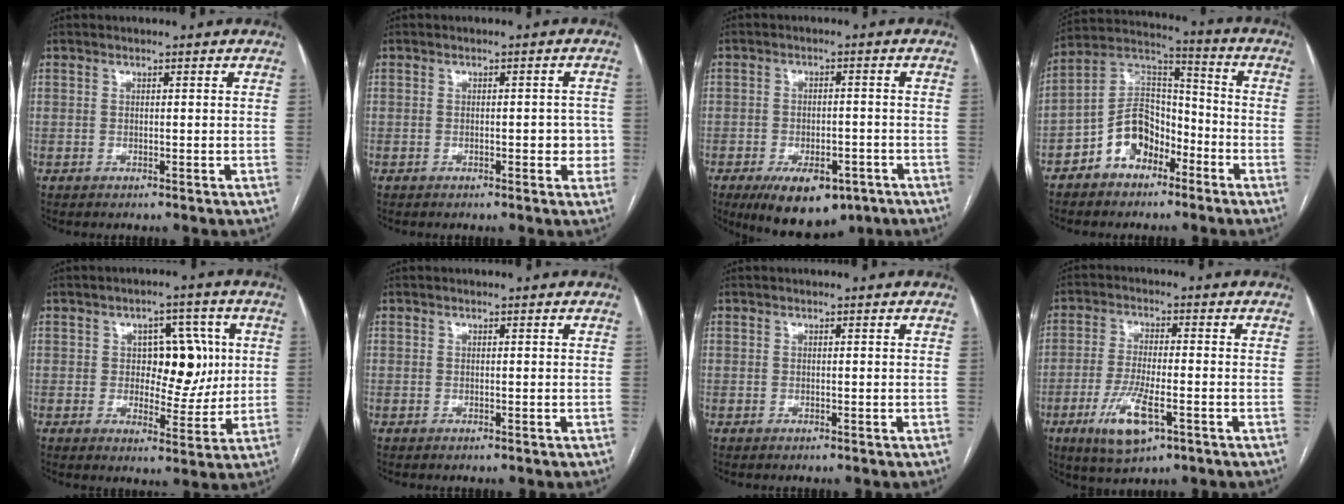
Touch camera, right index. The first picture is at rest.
{"total": 3.5, "force": [-0.6, 1.7, 3.0], "torque": [-0.028, 0.011, -0.007]}
{"total": 11.0, "force": [-7.0, 5.4, 6.6], "torque": [-0.092, -0.003, -0.099]}
{"total": 10.1, "force": [-5.3, 6.7, 5.5], "torque": [-0.114, 0.035, -0.097]}
{"total": 8.7, "force": [1.4, 5.0, 7.0], "torque": [-0.083, 0.017, 0.027]}
{"total": 0.0}
{"total": 0.0}
{"total": 8.6, "force": [-3.8, 2.3, 7.4], "torque": [-0.147, -0.016, -0.062]}